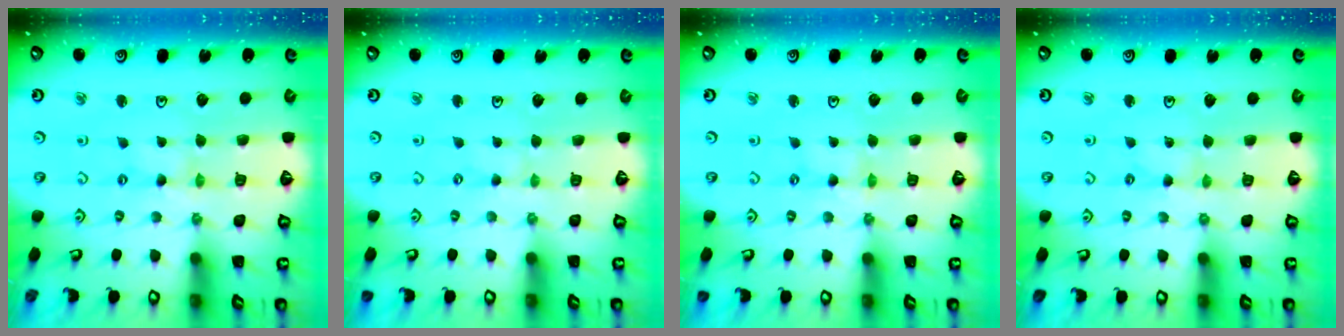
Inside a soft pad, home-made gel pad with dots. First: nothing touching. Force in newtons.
{"total": 0.7, "press": 0.7, "slide": 0.1}
{"total": 0.0}
{"total": 0.8, "press": 0.8, "slide": 0.1}